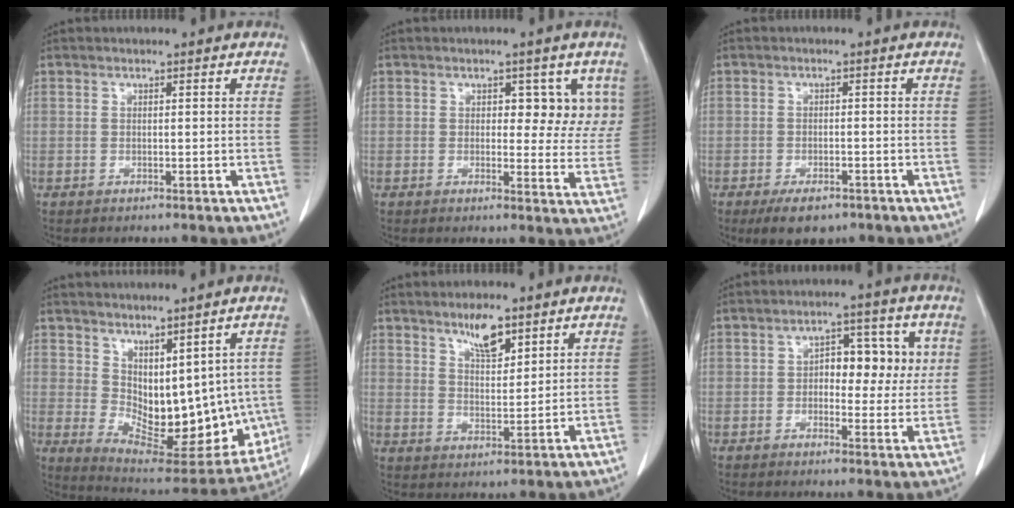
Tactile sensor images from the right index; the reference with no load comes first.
{"total": 5.8, "force": [2.7, 3.4, 3.9], "torque": [-0.020, 0.002, 0.030]}
{"total": 4.9, "force": [-3.3, 2.4, 2.6], "torque": [-0.041, -0.003, -0.047]}
{"total": 15.7, "force": [1.6, 8.5, 13.1], "torque": [-0.188, -0.015, 0.052]}
{"total": 5.7, "force": [4.0, 1.6, 3.7], "torque": [-0.066, -0.002, 0.072]}
{"total": 7.6, "force": [1.4, 4.2, 6.1], "torque": [-0.068, 0.021, 0.019]}